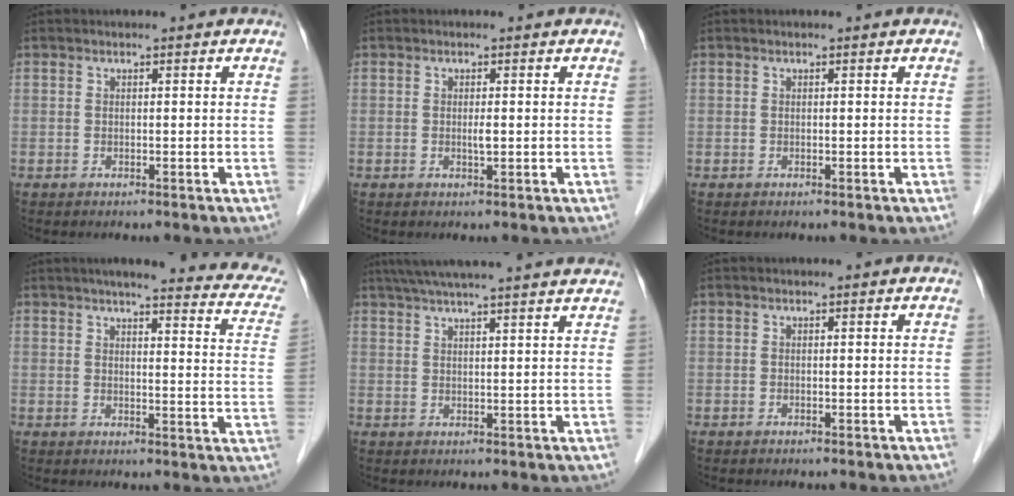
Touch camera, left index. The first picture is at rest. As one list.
[{"total": 1.0, "force": [0.0, 0.2, 1.0], "torque": [-0.018, -0.002, -0.001]}, {"total": 0.0}, {"total": 19.6, "force": [17.0, 2.3, 9.6], "torque": [-0.108, -0.022, 0.183]}, {"total": 18.8, "force": [16.5, 0.3, 9.1], "torque": [-0.149, 0.034, 0.217]}, {"total": 0.0}]